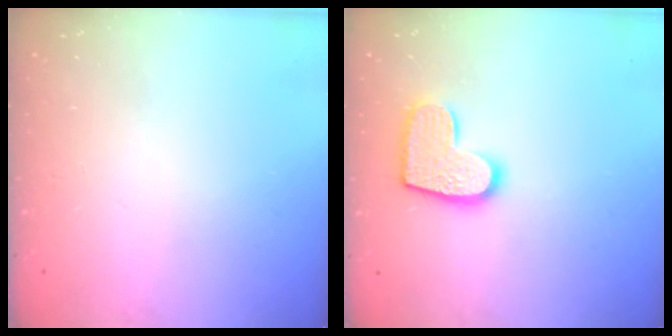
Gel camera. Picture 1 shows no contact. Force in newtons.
{"total": 12.1, "press": 12.0, "slide": 0.6}